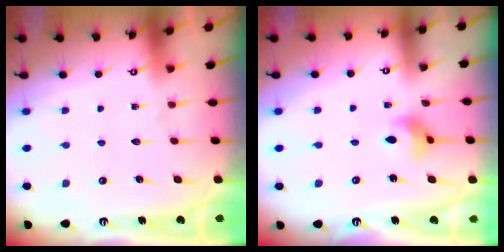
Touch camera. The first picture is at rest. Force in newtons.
{"total": 4.5, "press": 4.4, "slide": 0.6}